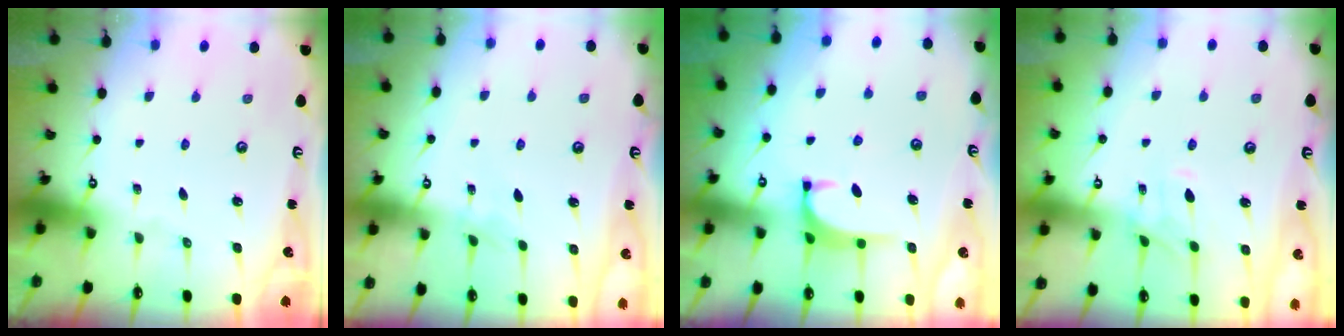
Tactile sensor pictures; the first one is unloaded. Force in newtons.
{"total": 2.3, "press": 2.3, "slide": 0.4}
{"total": 1.1, "press": 0.8, "slide": 0.8}
{"total": 1.0, "press": 0.5, "slide": 0.8}